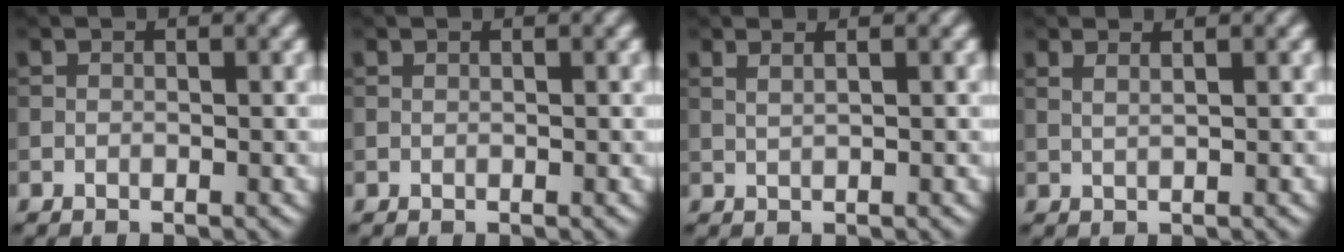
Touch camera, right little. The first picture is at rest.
{"total": 0.0}
{"total": 1.8, "force": [1.0, 0.7, 1.3], "torque": [-0.012, -0.005, 0.002]}
{"total": 1.6, "force": [1.0, 0.6, 1.1], "torque": [-0.011, -0.004, 0.004]}